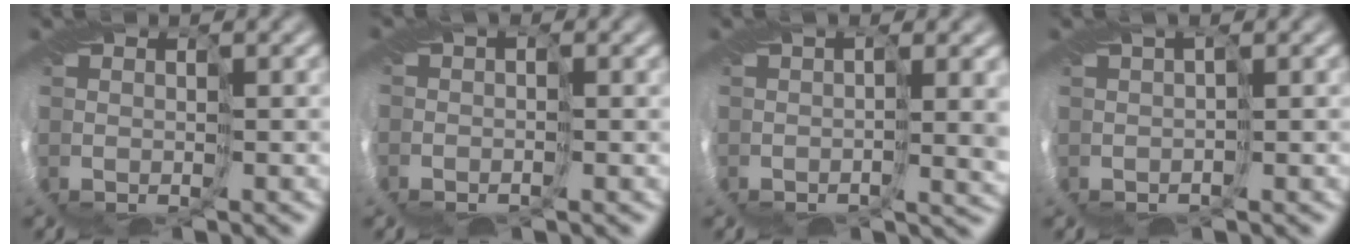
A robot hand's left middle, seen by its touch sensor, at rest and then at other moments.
{"total": 1.7, "force": [-0.7, 1.0, 1.1], "torque": [-0.023, 0.003, -0.006]}
{"total": 5.2, "force": [1.2, 2.1, 4.6], "torque": [-0.069, 0.007, 0.026]}
{"total": 0.6, "force": [0.2, -0.4, 0.4], "torque": [-0.007, 0.008, 0.002]}